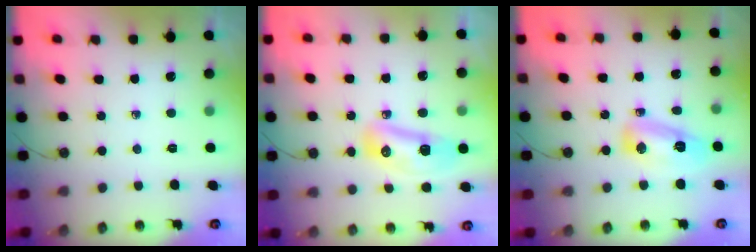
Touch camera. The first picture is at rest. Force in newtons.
{"total": 15.6, "press": 12.0, "slide": 10.0}
{"total": 8.9, "press": 8.9, "slide": 0.9}